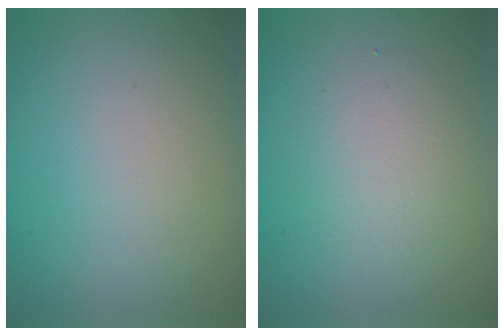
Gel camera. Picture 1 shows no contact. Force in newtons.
{"total": 2.7, "press": 2.7, "slide": 0.1}